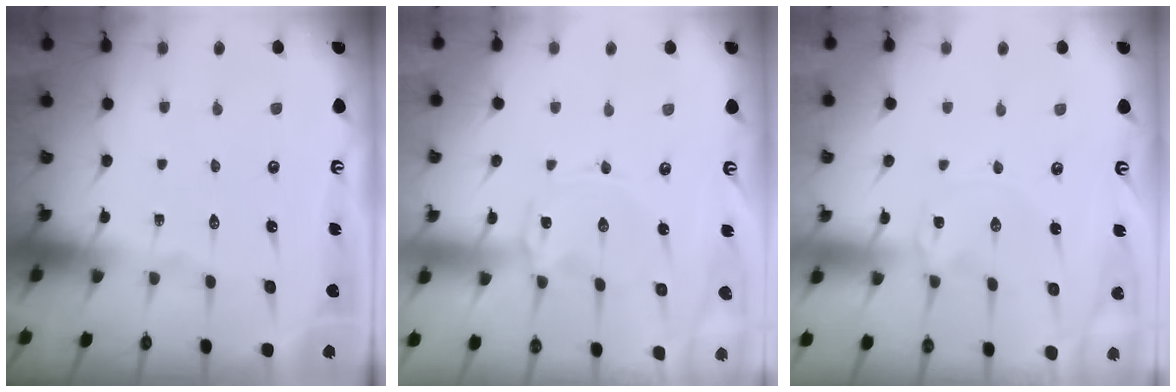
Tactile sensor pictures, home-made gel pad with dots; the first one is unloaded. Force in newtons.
{"total": 0.0}
{"total": 2.5, "press": 2.5, "slide": 0.4}